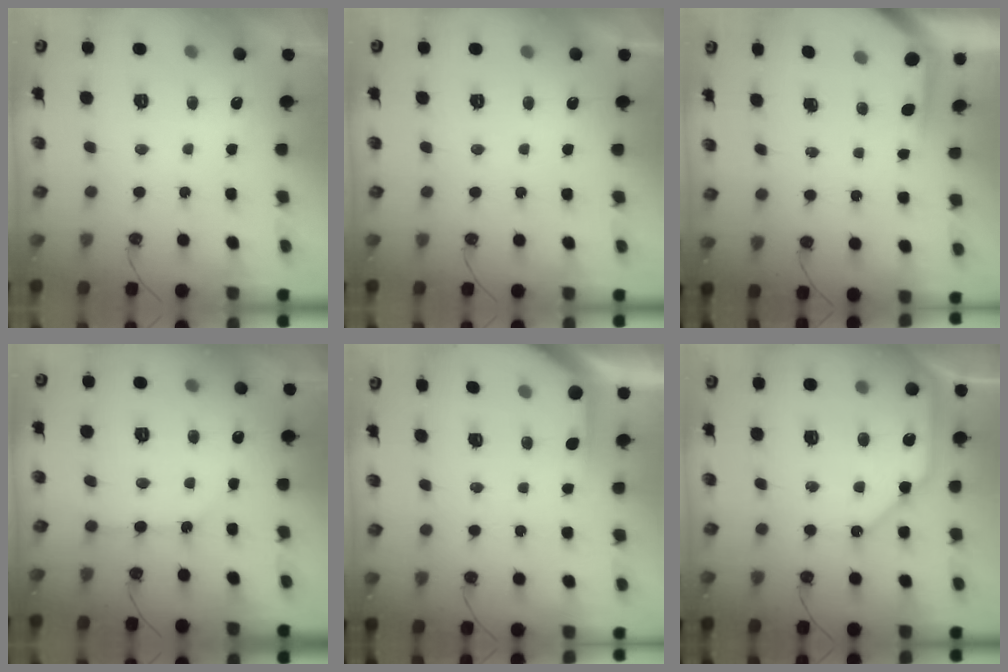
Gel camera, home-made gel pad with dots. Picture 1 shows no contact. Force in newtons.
{"total": 0.0}
{"total": 3.9, "press": 3.9, "slide": 0.3}
{"total": 2.0, "press": 2.0, "slide": 0.1}
{"total": 2.5, "press": 2.5, "slide": 0.3}
{"total": 11.2, "press": 11.1, "slide": 1.5}